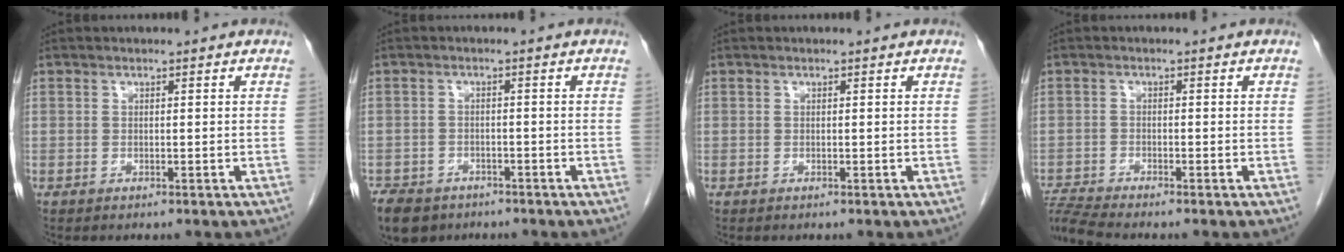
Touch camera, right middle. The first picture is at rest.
{"total": 7.5, "force": [-5.4, 4.6, 2.3], "torque": [-0.051, -0.003, -0.084]}
{"total": 0.0}
{"total": 4.0, "force": [-3.8, -1.3, 0.6], "torque": [-0.023, -0.015, -0.073]}